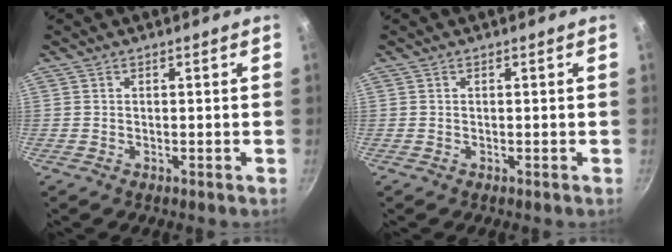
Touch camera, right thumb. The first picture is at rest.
{"total": 0.0}